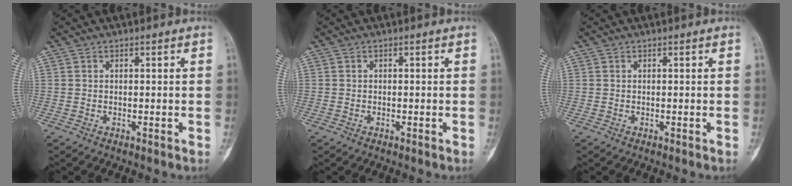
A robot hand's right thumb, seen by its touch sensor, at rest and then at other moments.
{"total": 0.0}
{"total": 0.0}